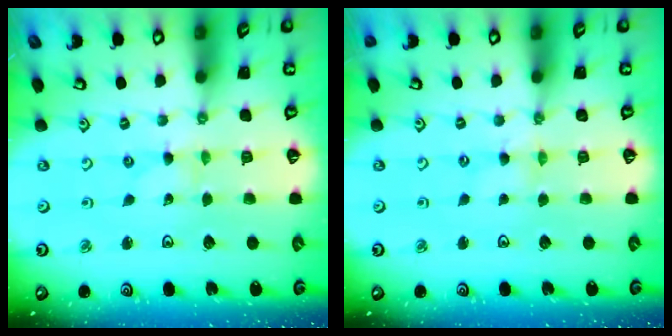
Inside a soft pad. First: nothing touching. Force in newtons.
{"total": 0.8, "press": 0.7, "slide": 0.2}